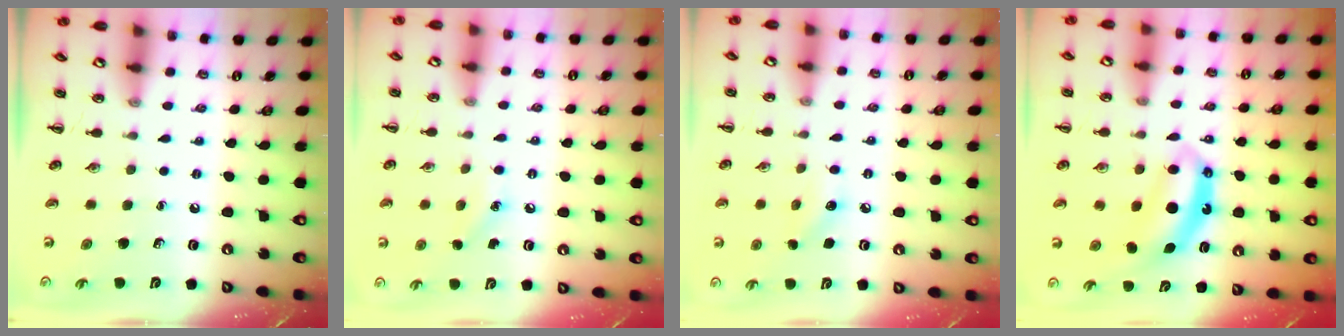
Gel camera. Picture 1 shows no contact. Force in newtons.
{"total": 6.9, "press": 6.6, "slide": 2.1}
{"total": 7.4, "press": 7.2, "slide": 1.6}
{"total": 7.2, "press": 7.2, "slide": 0.7}